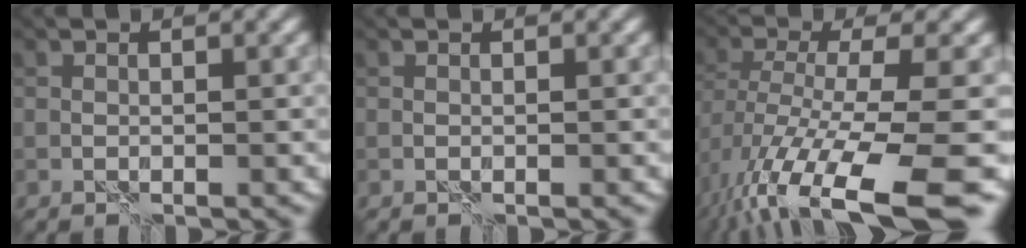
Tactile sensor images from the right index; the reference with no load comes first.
{"total": 0.0}
{"total": 13.3, "force": [-7.0, 3.8, 10.7], "torque": [-0.214, -0.024, -0.092]}